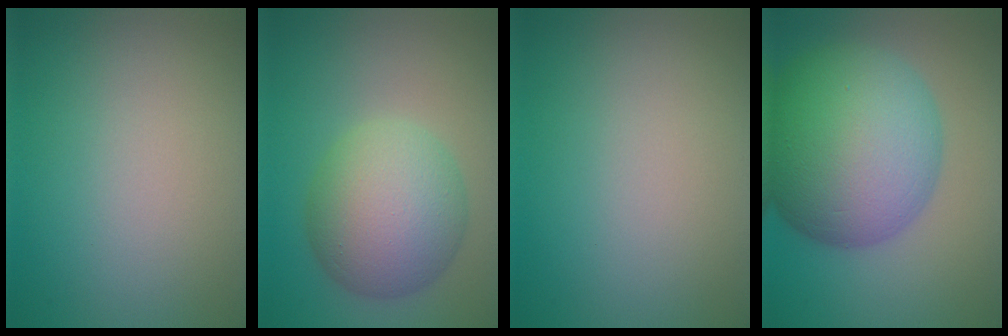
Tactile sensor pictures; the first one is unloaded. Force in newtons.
{"total": 7.9, "press": 7.9, "slide": 0.5}
{"total": 0.0}
{"total": 14.3, "press": 14.3, "slide": 0.4}